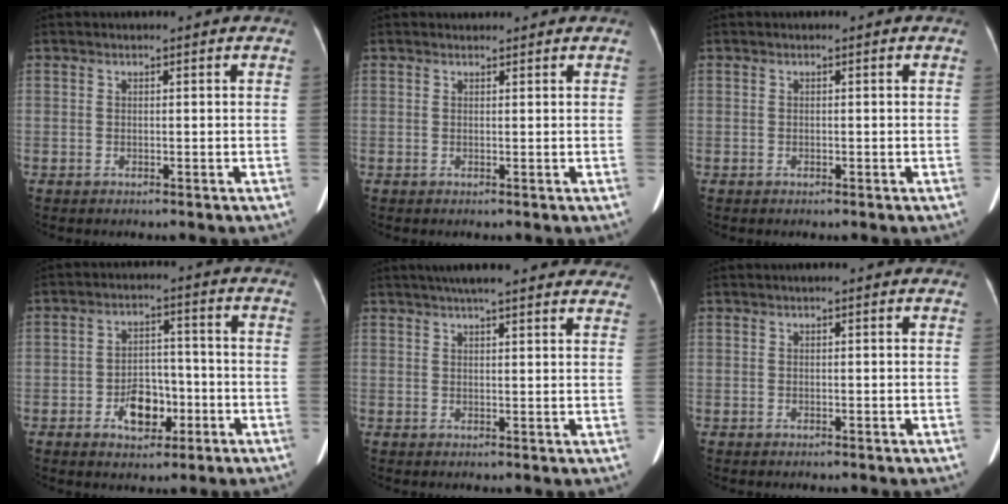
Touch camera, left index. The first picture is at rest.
{"total": 1.1, "force": [1.1, 0.3, 0.0], "torque": [-0.010, 0.011, 0.018]}
{"total": 0.0}
{"total": 6.5, "force": [-2.6, 4.0, 4.4], "torque": [-0.079, 0.013, -0.039]}
{"total": 19.1, "force": [16.7, 2.8, 8.9], "torque": [-0.120, 0.038, 0.205]}
{"total": 0.7, "force": [0.4, 0.1, 0.5], "torque": [-0.009, 0.009, 0.003]}